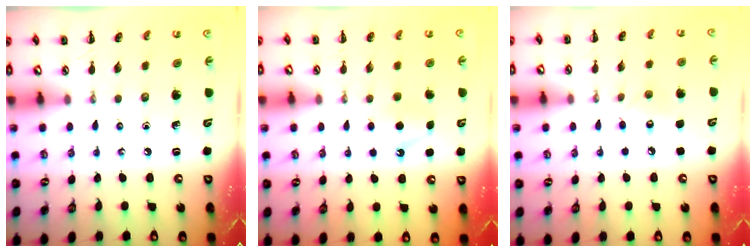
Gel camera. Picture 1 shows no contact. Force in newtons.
{"total": 6.2, "press": 6.0, "slide": 1.4}
{"total": 7.3, "press": 7.1, "slide": 1.3}